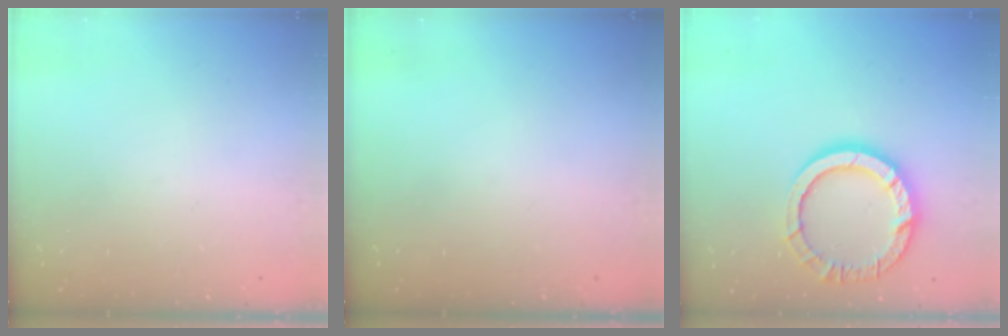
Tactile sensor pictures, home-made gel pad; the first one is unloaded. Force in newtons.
{"total": 0.0}
{"total": 13.5, "press": 13.5, "slide": 1.3}